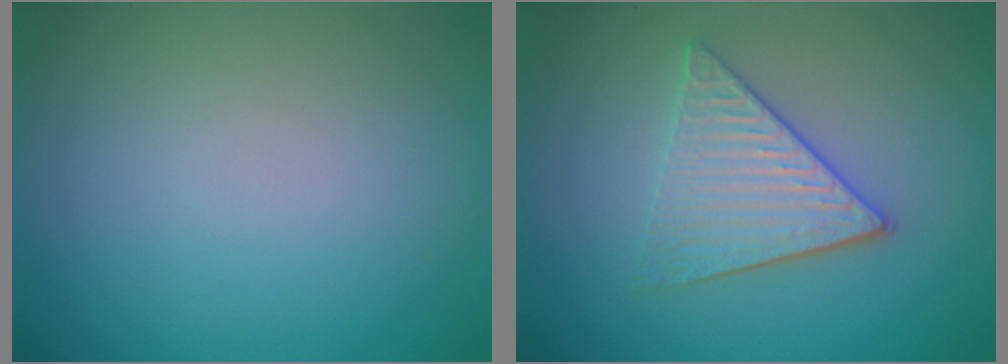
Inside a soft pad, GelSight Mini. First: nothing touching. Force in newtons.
{"total": 4.0, "press": 3.4, "slide": 2.0}